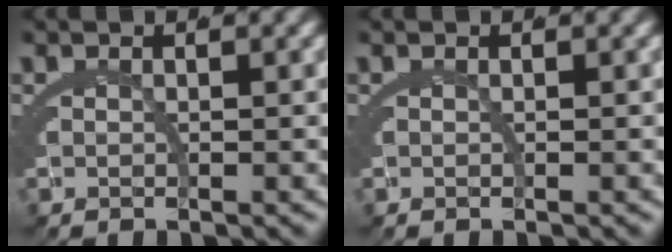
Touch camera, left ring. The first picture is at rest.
{"total": 0.0}